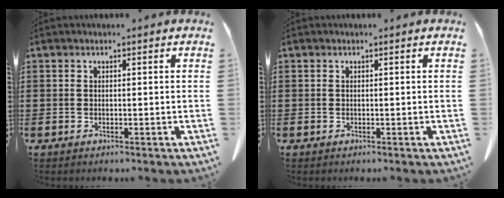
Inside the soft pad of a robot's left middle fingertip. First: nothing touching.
{"total": 0.0}